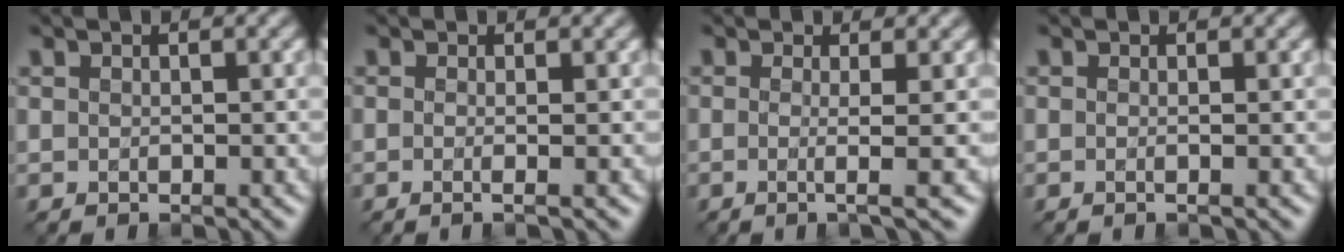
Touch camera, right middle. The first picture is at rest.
{"total": 2.0, "force": [0.1, 0.9, 1.7], "torque": [-0.017, -0.005, -0.022]}
{"total": 2.7, "force": [-0.2, 0.6, 2.7], "torque": [-0.043, -0.004, -0.013]}
{"total": 1.1, "force": [0.0, 0.5, 1.0], "torque": [-0.010, -0.010, -0.018]}